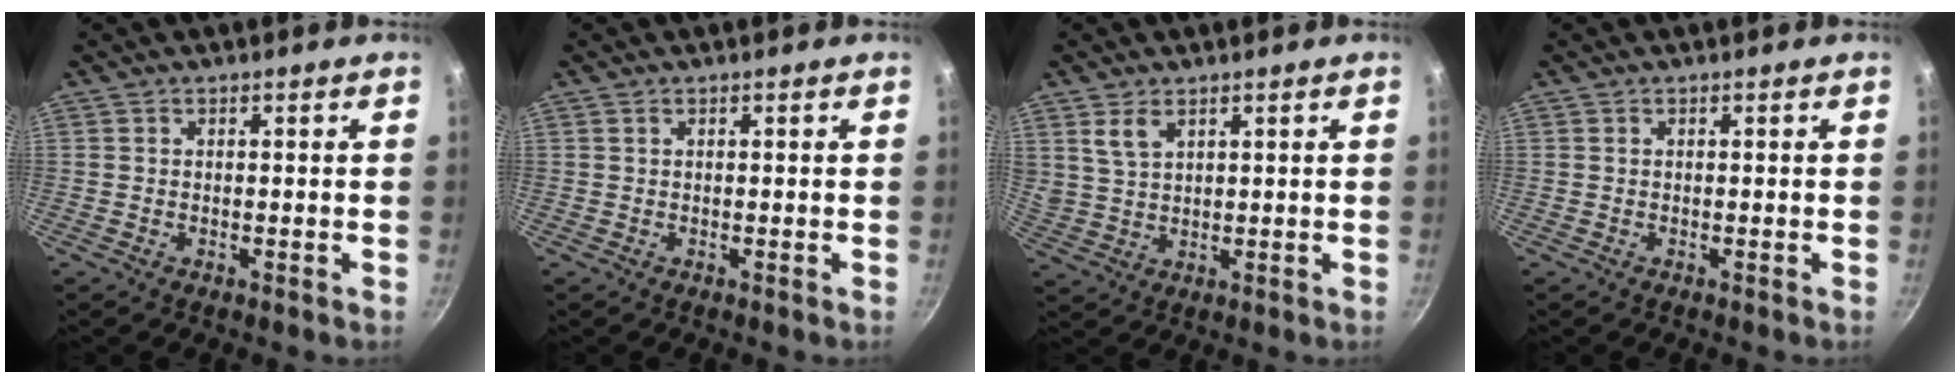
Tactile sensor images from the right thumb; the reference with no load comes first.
{"total": 0.0}
{"total": 5.0, "force": [2.7, 2.8, 3.1], "torque": [-0.055, -0.010, 0.060]}
{"total": 0.0}